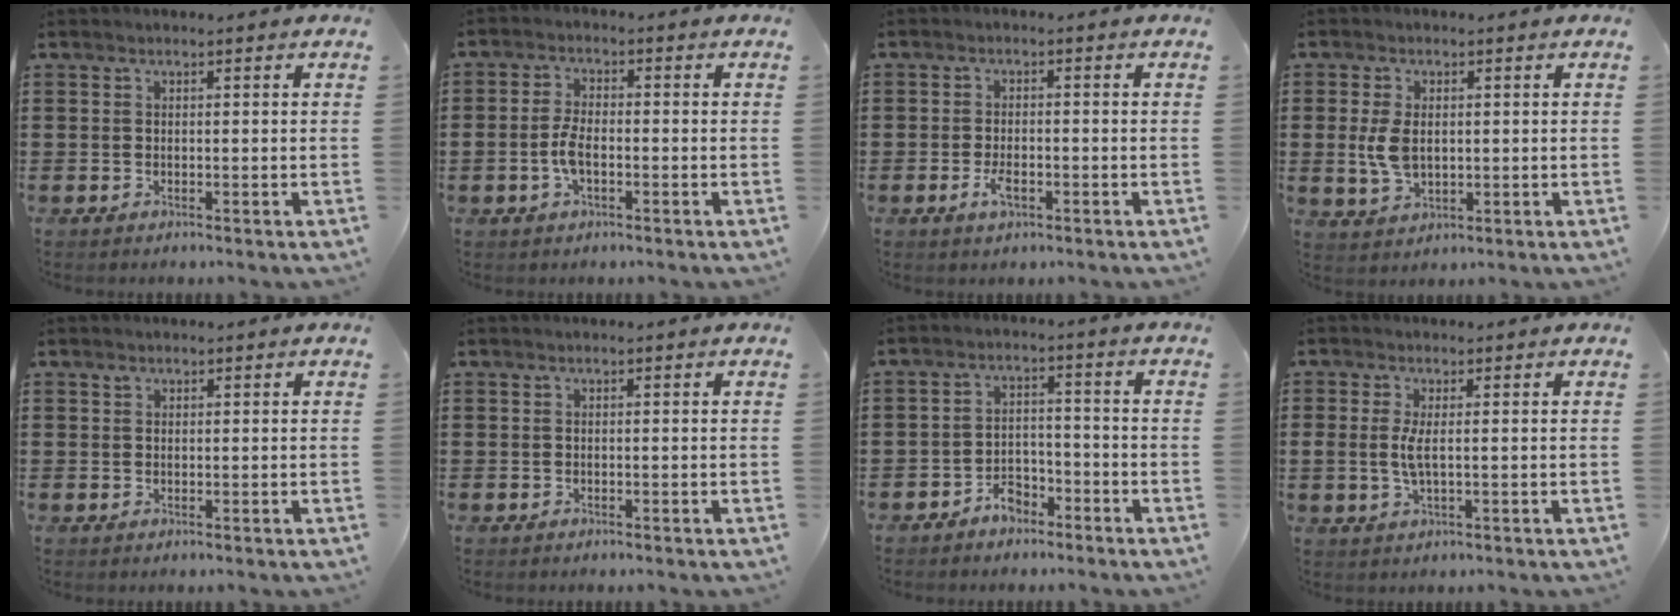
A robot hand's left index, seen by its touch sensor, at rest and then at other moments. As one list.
[{"total": 4.1, "force": [-1.0, 1.8, 3.6], "torque": [-0.085, -0.001, -0.024]}, {"total": 3.1, "force": [-1.2, 1.3, 2.5], "torque": [-0.059, -0.004, -0.026]}, {"total": 5.5, "force": [0.5, 3.3, 4.3], "torque": [-0.117, -0.002, 0.001]}, {"total": 0.7, "force": [0.5, 0.5, 0.2], "torque": [-0.006, 0.001, 0.010]}, {"total": 0.0}, {"total": 3.9, "force": [-3.3, 1.7, 1.1], "torque": [-0.022, 0.011, -0.066]}, {"total": 3.3, "force": [0.1, 1.0, 3.1], "torque": [-0.082, -0.006, -0.006]}]